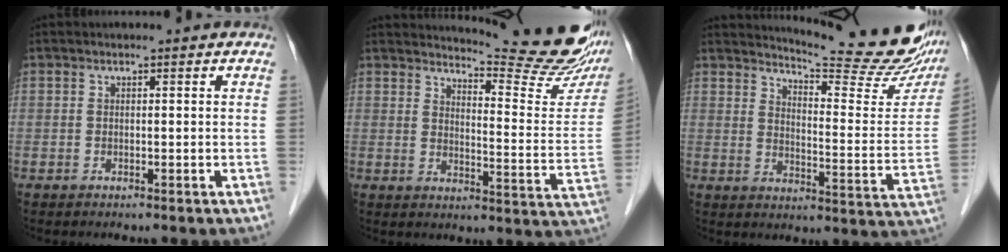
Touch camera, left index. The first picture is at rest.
{"total": 17.5, "force": [16.2, 1.0, 6.4], "torque": [-0.090, -0.105, 0.186]}
{"total": 19.7, "force": [17.9, 1.5, 8.0], "torque": [-0.116, -0.090, 0.216]}